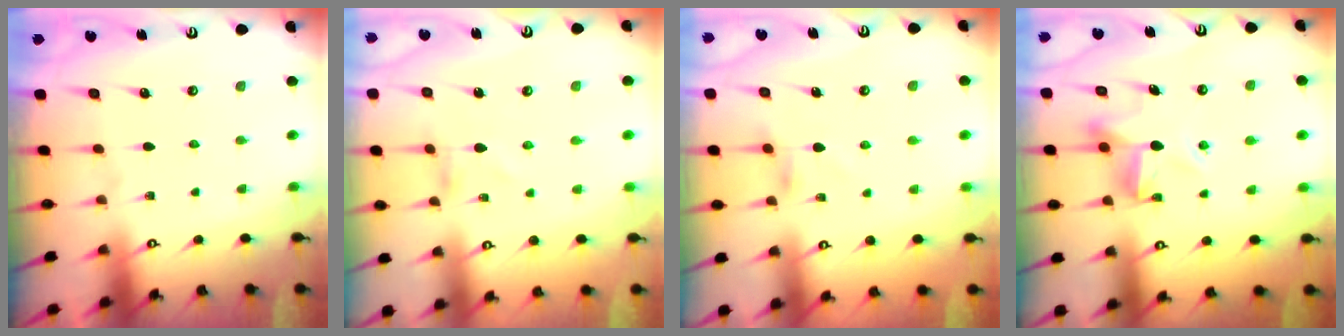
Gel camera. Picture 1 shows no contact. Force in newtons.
{"total": 1.7, "press": 1.6, "slide": 0.3}
{"total": 2.7, "press": 2.7, "slide": 0.4}
{"total": 9.2, "press": 9.2, "slide": 0.1}